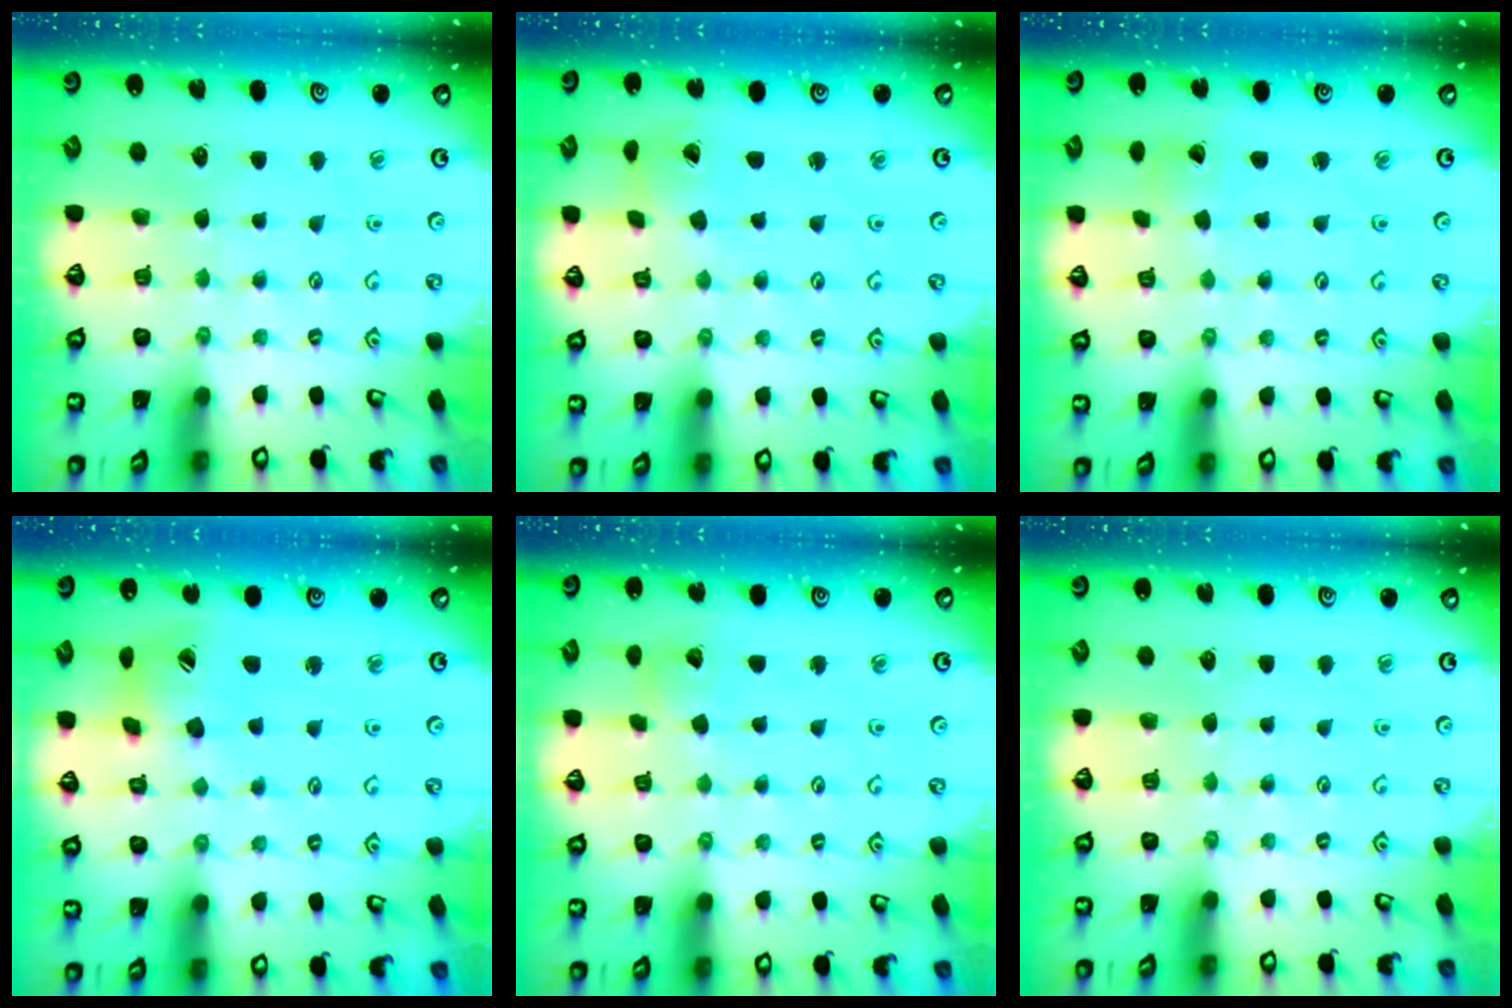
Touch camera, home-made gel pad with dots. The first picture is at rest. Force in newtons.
{"total": 1.5, "press": 1.5, "slide": 0.2}
{"total": 0.8, "press": 0.8, "slide": 0.0}
{"total": 11.4, "press": 11.3, "slide": 1.0}
{"total": 3.2, "press": 3.2, "slide": 0.3}
{"total": 0.0}